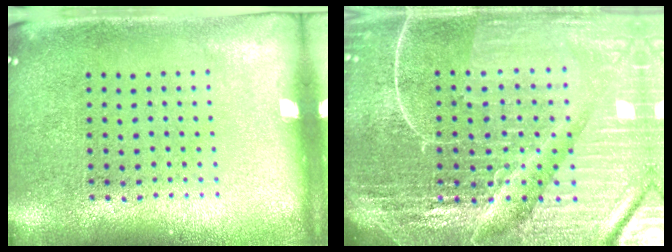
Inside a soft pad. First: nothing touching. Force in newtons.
{"total": 7.1, "press": 6.1, "slide": 3.5}